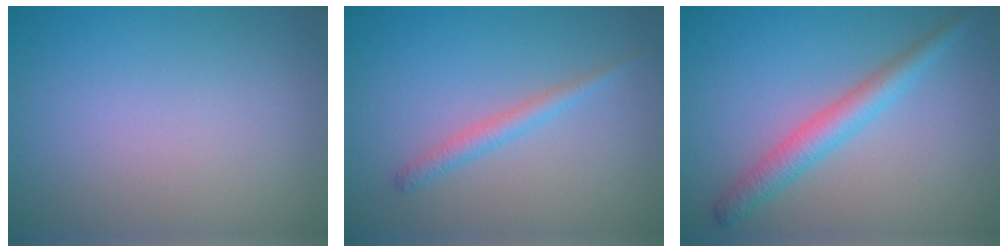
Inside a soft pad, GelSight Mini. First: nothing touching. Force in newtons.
{"total": 1.7, "press": 1.7, "slide": 0.1}
{"total": 3.3, "press": 3.3, "slide": 0.1}